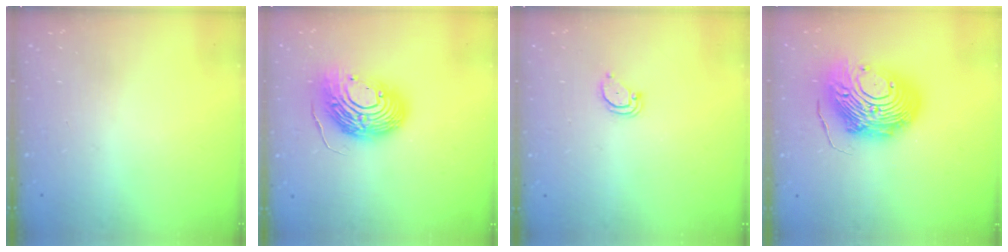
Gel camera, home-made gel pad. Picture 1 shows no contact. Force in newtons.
{"total": 16.0, "press": 15.8, "slide": 2.4}
{"total": 2.7, "press": 2.7, "slide": 0.2}
{"total": 19.8, "press": 19.7, "slide": 1.9}